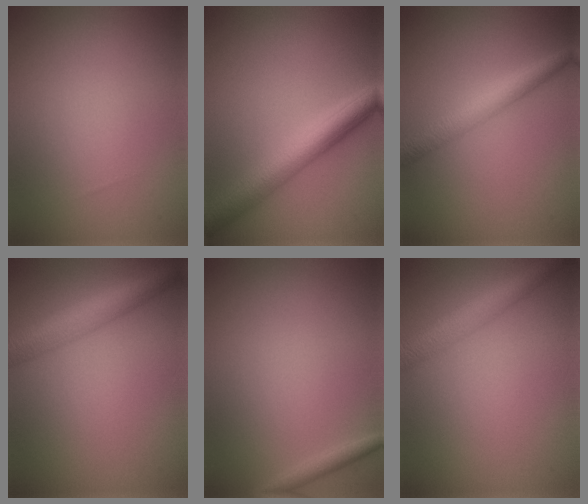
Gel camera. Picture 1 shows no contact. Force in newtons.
{"total": 5.6, "press": 5.6, "slide": 0.2}
{"total": 3.6, "press": 3.6, "slide": 0.1}
{"total": 5.3, "press": 5.3, "slide": 0.2}
{"total": 1.2, "press": 1.1, "slide": 0.1}
{"total": 4.0, "press": 4.0, "slide": 0.1}